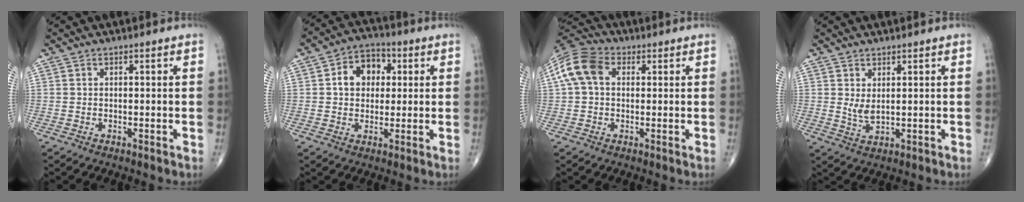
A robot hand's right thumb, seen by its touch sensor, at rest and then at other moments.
{"total": 8.7, "force": [1.6, 6.6, 5.4], "torque": [-0.052, 0.014, 0.017]}
{"total": 9.5, "force": [1.8, 6.7, 6.5], "torque": [-0.136, 0.029, 0.026]}
{"total": 3.0, "force": [1.0, 1.2, 2.6], "torque": [-0.049, -0.015, 0.024]}